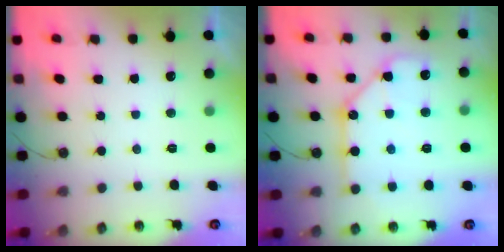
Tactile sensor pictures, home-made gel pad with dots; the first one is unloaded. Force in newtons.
{"total": 11.5, "press": 11.4, "slide": 1.2}